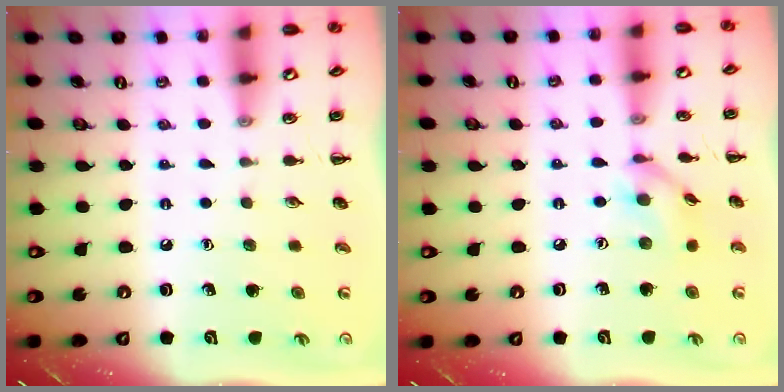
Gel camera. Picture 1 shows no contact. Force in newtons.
{"total": 7.4, "press": 7.3, "slide": 0.5}